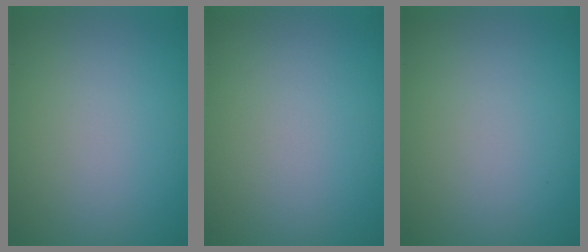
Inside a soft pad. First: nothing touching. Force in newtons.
{"total": 0.0}
{"total": 0.0}